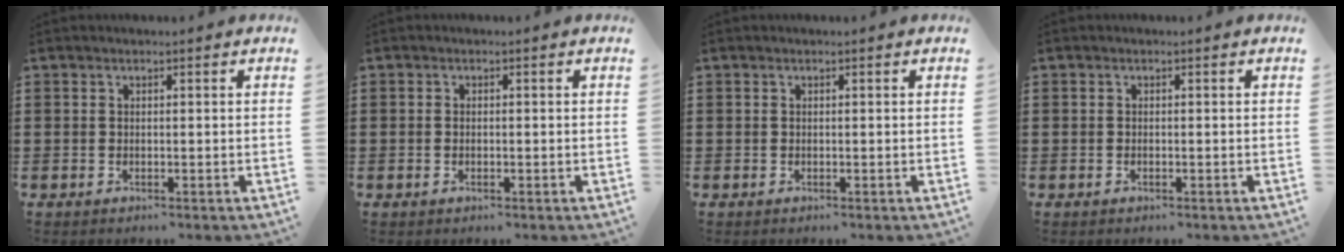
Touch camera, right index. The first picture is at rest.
{"total": 0.8, "force": [-0.2, 0.4, 0.7], "torque": [-0.015, 0.000, -0.003]}
{"total": 0.0}
{"total": 0.0}